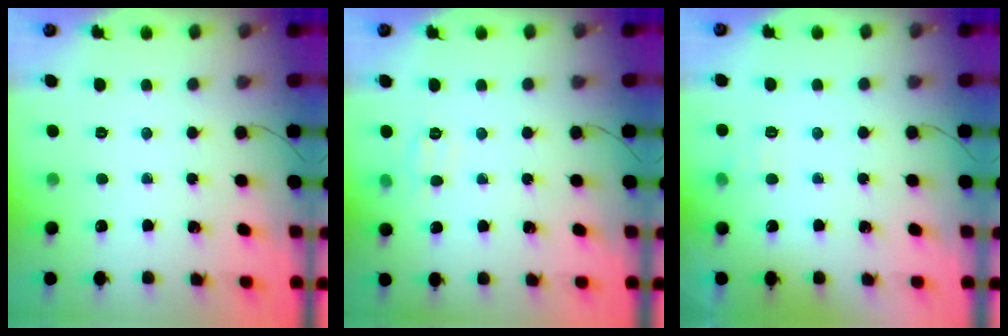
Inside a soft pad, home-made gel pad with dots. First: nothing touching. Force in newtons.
{"total": 7.1, "press": 6.9, "slide": 1.7}
{"total": 4.0, "press": 3.5, "slide": 2.0}